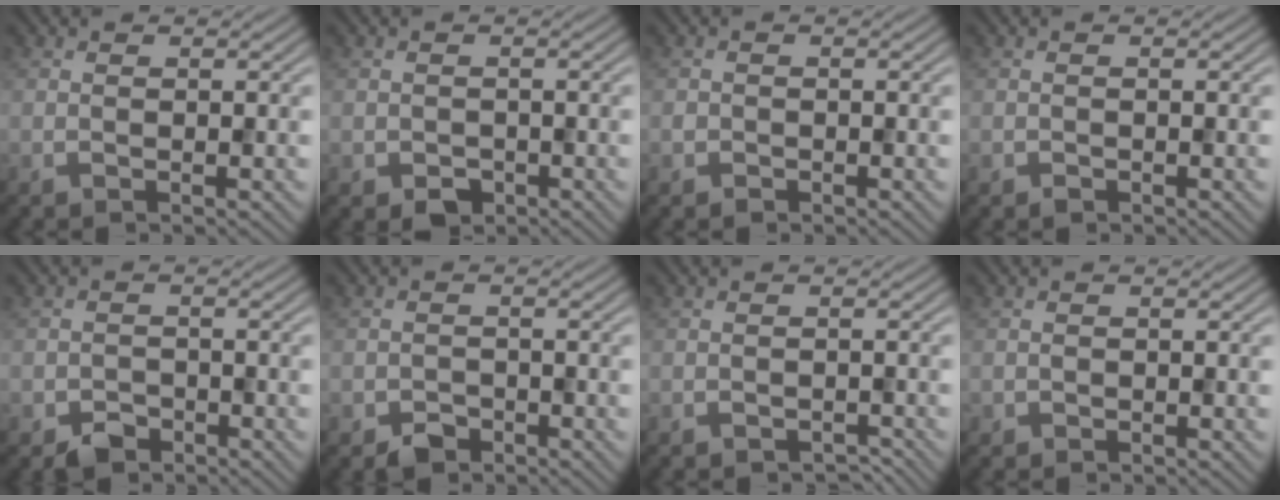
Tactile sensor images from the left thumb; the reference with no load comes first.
{"total": 2.0, "force": [-1.0, 1.5, 0.8], "torque": [-0.012, -0.009, -0.019]}
{"total": 1.0, "force": [-0.5, 0.8, 0.1], "torque": [0.003, -0.003, -0.014]}
{"total": 0.6, "force": [-0.4, 0.4, 0.1], "torque": [0.000, -0.004, -0.007]}
{"total": 2.5, "force": [-1.9, 1.6, 0.7], "torque": [-0.008, -0.003, -0.041]}
{"total": 2.3, "force": [-1.7, 1.4, 0.7], "torque": [-0.008, -0.001, -0.037]}
{"total": 1.3, "force": [-1.1, 0.6, 0.4], "torque": [-0.005, -0.003, -0.018]}
{"total": 0.7, "force": [-0.2, 0.6, 0.1], "torque": [0.002, -0.005, -0.007]}